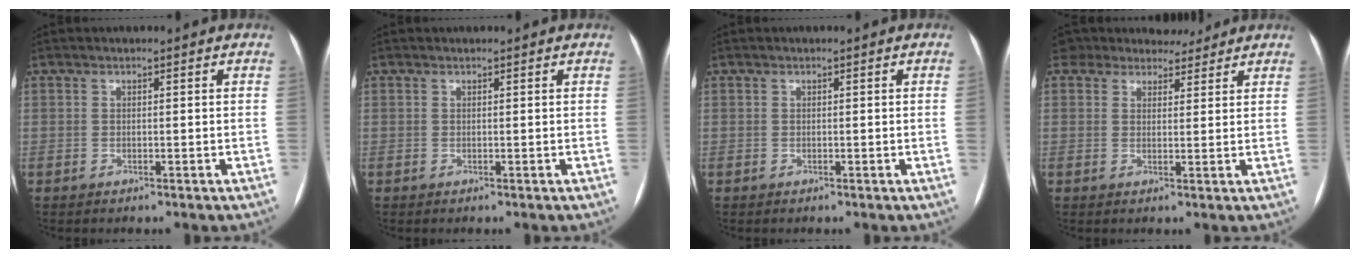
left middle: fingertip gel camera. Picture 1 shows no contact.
{"total": 0.0}
{"total": 0.6, "force": [-0.1, -0.2, 0.5], "torque": [-0.005, -0.001, -0.003]}
{"total": 8.7, "force": [8.1, 2.8, 1.2], "torque": [-0.011, 0.019, 0.116]}